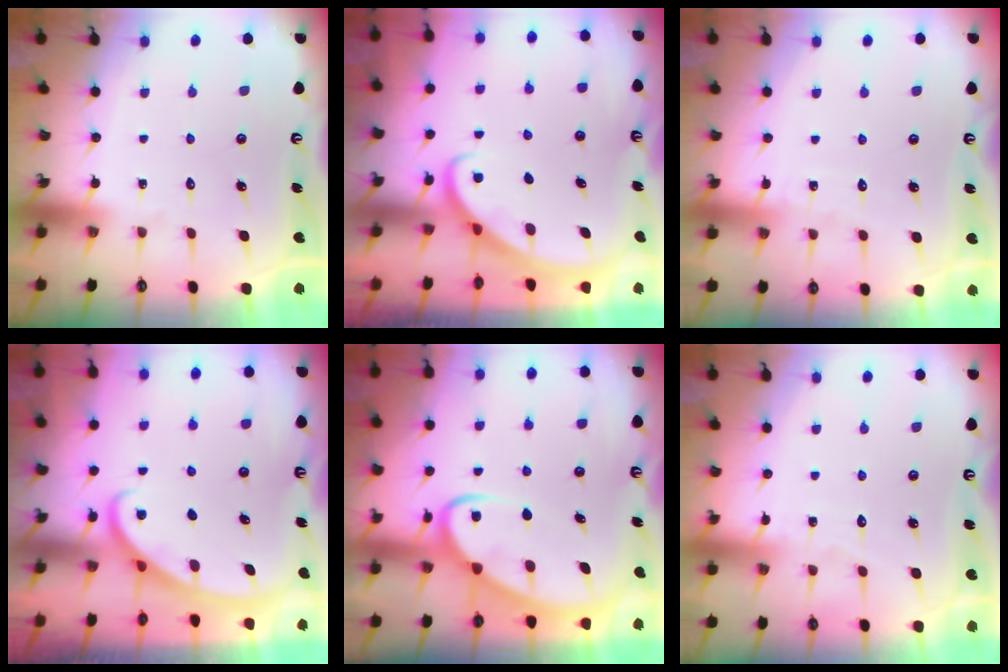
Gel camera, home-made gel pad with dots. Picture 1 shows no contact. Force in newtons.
{"total": 2.8, "press": 2.8, "slide": 0.2}
{"total": 3.1, "press": 3.1, "slide": 0.3}
{"total": 3.0, "press": 3.0, "slide": 0.1}
{"total": 6.7, "press": 6.7, "slide": 0.6}
{"total": 3.6, "press": 3.5, "slide": 0.4}